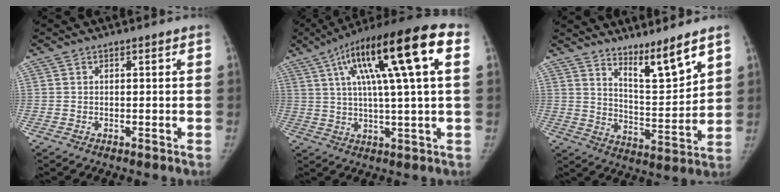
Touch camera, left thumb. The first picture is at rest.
{"total": 21.1, "force": [6.6, 3.9, 19.7], "torque": [-0.328, 0.027, 0.098]}
{"total": 9.5, "force": [7.1, 1.2, 6.1], "torque": [-0.087, -0.071, 0.132]}